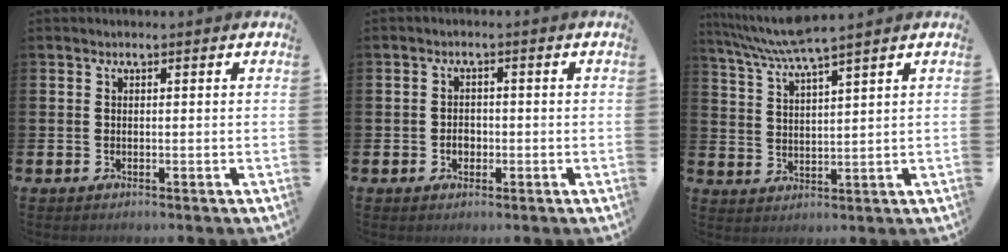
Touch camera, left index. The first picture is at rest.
{"total": 1.9, "force": [-0.5, 1.6, 1.1], "torque": [-0.011, 0.002, -0.014]}
{"total": 5.7, "force": [5.1, -0.4, 2.4], "torque": [-0.068, -0.022, 0.089]}